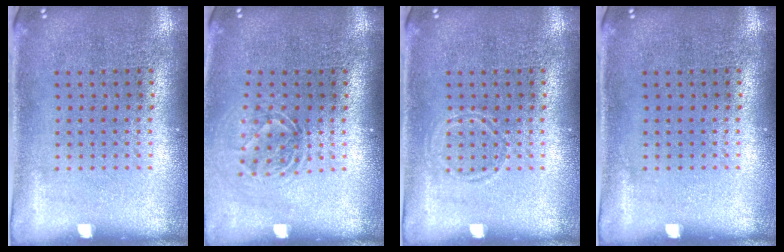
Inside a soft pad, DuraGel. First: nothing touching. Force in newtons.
{"total": 1.7, "press": 1.2, "slide": 1.1}
{"total": 0.8, "press": 0.8, "slide": 0.1}
{"total": 0.0}